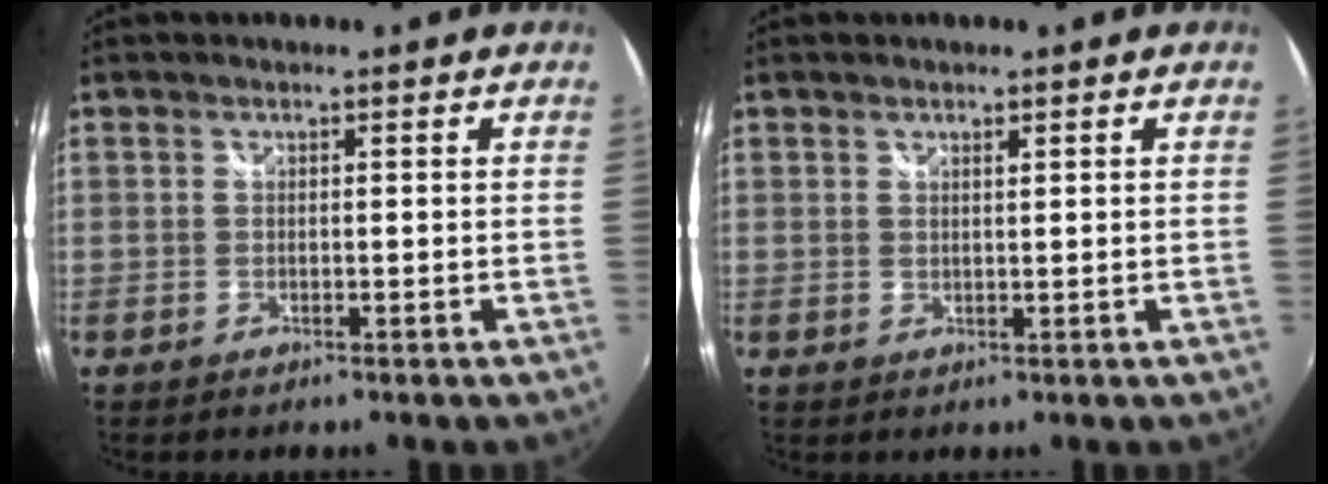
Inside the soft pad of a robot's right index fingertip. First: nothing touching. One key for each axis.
{"total": 1.0, "fx": 0.8, "fy": 0.1, "fz": 0.5, "tx": -0.008, "ty": 0.000, "tz": 0.014}